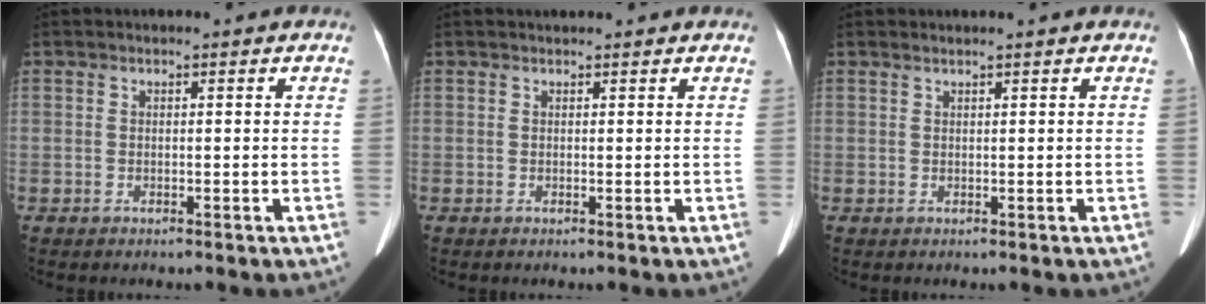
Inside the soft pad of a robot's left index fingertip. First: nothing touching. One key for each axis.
{"total": 2.1, "fx": 2.0, "fy": 0.4, "fz": 0.7, "tx": -0.011, "ty": 0.024, "tz": 0.025}
{"total": 1.0, "fx": 0.9, "fy": -0.3, "fz": 0.5, "tx": -0.015, "ty": 0.008, "tz": 0.022}